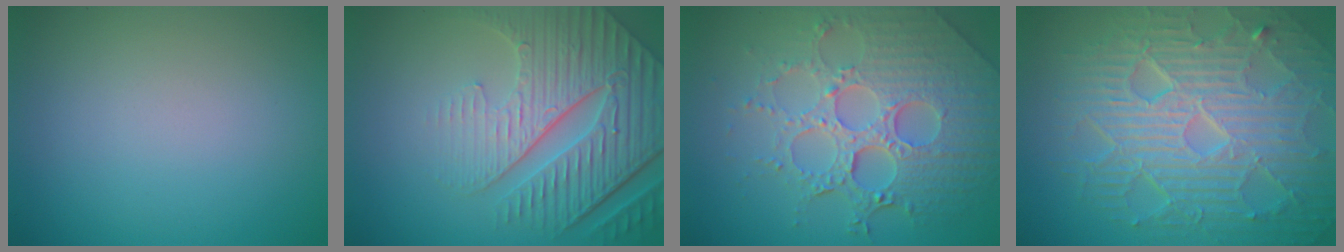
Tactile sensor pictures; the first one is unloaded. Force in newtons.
{"total": 8.4, "press": 5.9, "slide": 5.9}
{"total": 8.2, "press": 6.0, "slide": 5.6}
{"total": 10.6, "press": 6.8, "slide": 8.1}